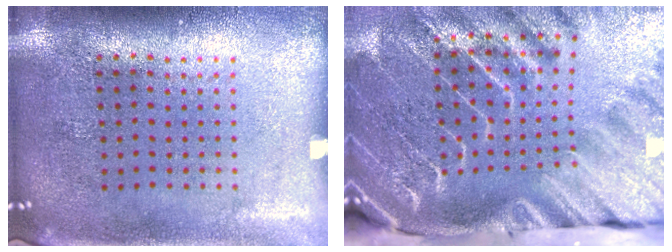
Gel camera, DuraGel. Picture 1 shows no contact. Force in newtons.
{"total": 4.7, "press": 3.5, "slide": 3.2}